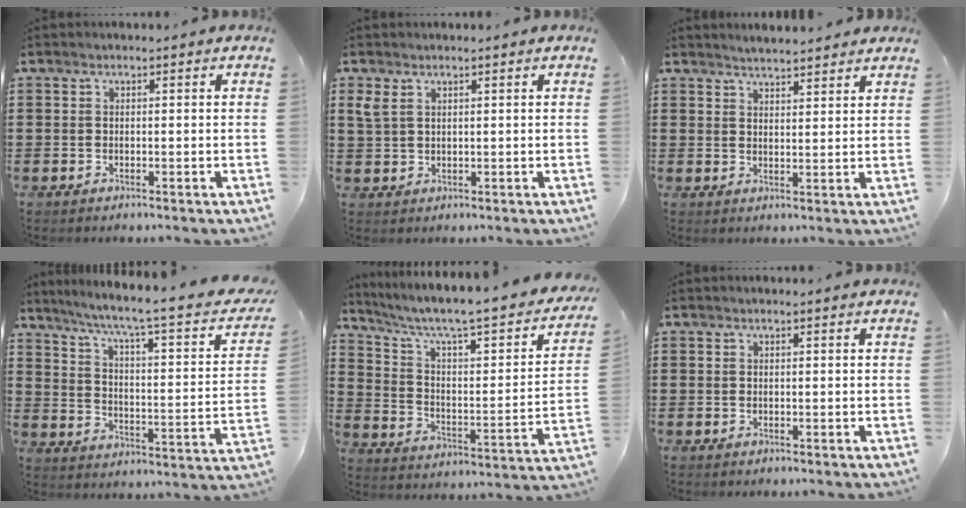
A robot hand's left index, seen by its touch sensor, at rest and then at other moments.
{"total": 2.2, "force": [1.3, 1.2, 1.3], "torque": [-0.031, 0.005, 0.024]}
{"total": 2.7, "force": [2.7, -0.1, 0.1], "torque": [-0.008, -0.005, 0.051]}
{"total": 6.2, "force": [4.3, -0.4, 4.5], "torque": [-0.104, -0.039, 0.060]}
{"total": 5.8, "force": [4.1, 0.8, 4.0], "torque": [-0.097, -0.039, 0.059]}
{"total": 0.0}